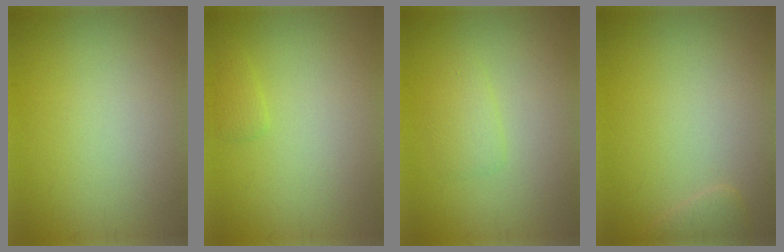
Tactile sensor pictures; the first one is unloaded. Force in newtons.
{"total": 0.9, "press": 0.9, "slide": 0.1}
{"total": 1.6, "press": 1.6, "slide": 0.1}
{"total": 1.2, "press": 1.2, "slide": 0.1}